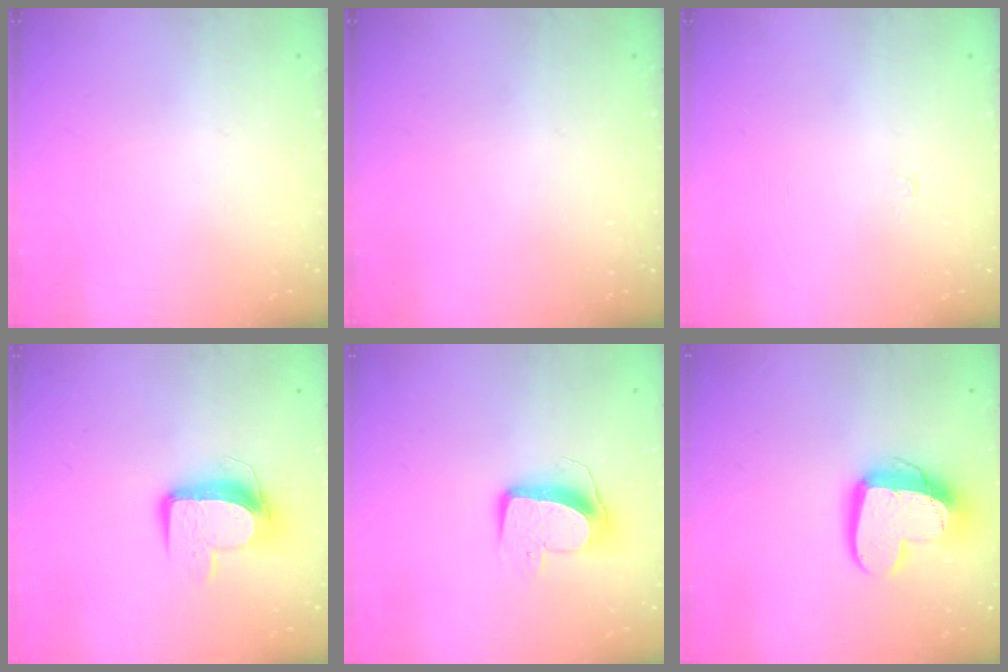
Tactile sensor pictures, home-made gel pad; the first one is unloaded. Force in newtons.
{"total": 0.0}
{"total": 0.0}
{"total": 10.8, "press": 10.8, "slide": 1.0}
{"total": 10.5, "press": 10.5, "slide": 0.4}
{"total": 15.4, "press": 15.4, "slide": 1.6}